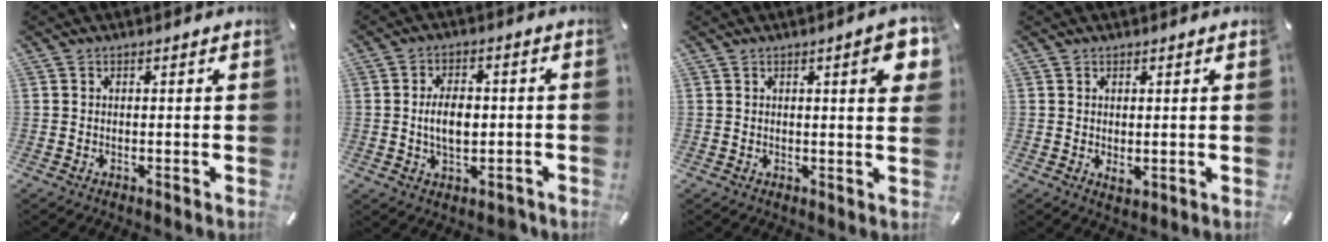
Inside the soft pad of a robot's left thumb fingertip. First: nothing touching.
{"total": 7.3, "force": [-0.8, 4.7, 5.6], "torque": [-0.098, 0.003, -0.017]}
{"total": 6.9, "force": [2.2, 1.6, 6.3], "torque": [-0.087, -0.005, 0.032]}
{"total": 1.5, "force": [0.3, 1.0, 1.0], "torque": [-0.013, -0.002, 0.004]}